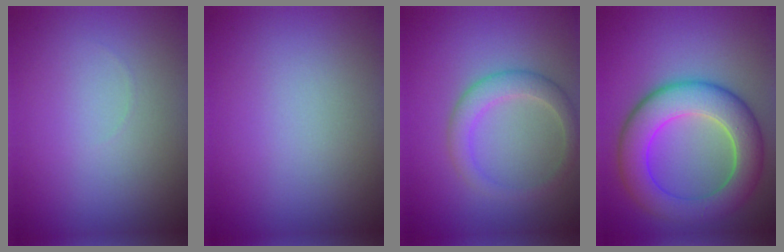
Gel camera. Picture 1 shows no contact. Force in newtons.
{"total": 0.0}
{"total": 3.0, "press": 3.0, "slide": 0.1}
{"total": 8.0, "press": 8.0, "slide": 0.3}